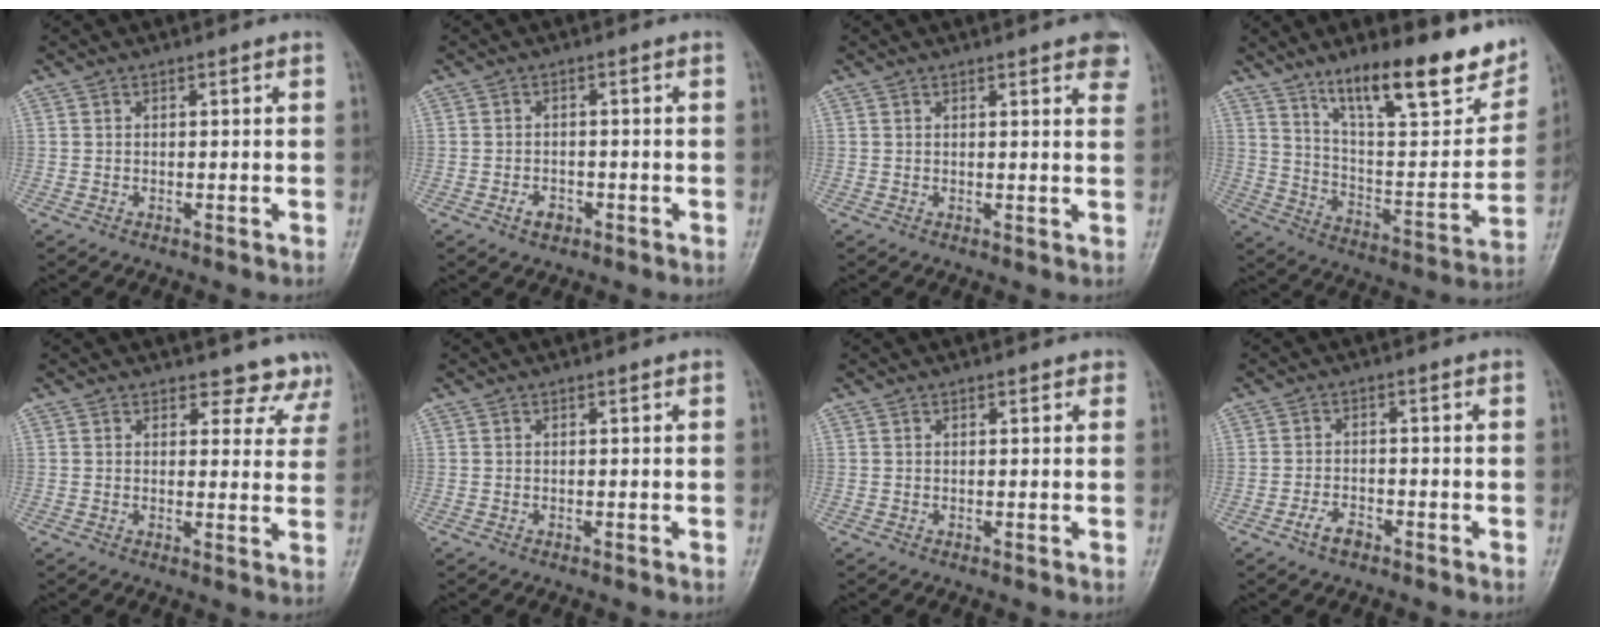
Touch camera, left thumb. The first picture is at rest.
{"total": 2.5, "force": [-1.3, 1.7, 1.2], "torque": [-0.014, 0.010, -0.019]}
{"total": 5.5, "force": [3.5, 1.3, 4.0], "torque": [-0.033, -0.007, 0.036]}
{"total": 22.8, "force": [14.9, 6.3, 16.0], "torque": [-0.200, -0.066, 0.242]}
{"total": 6.6, "force": [5.9, 3.1, 0.2], "torque": [0.042, -0.032, 0.045]}
{"total": 0.0}
{"total": 0.9, "force": [0.6, 0.5, 0.5], "torque": [-0.005, -0.002, 0.004]}
{"total": 3.0, "force": [-2.1, 1.5, 1.6], "torque": [-0.031, 0.017, -0.037]}